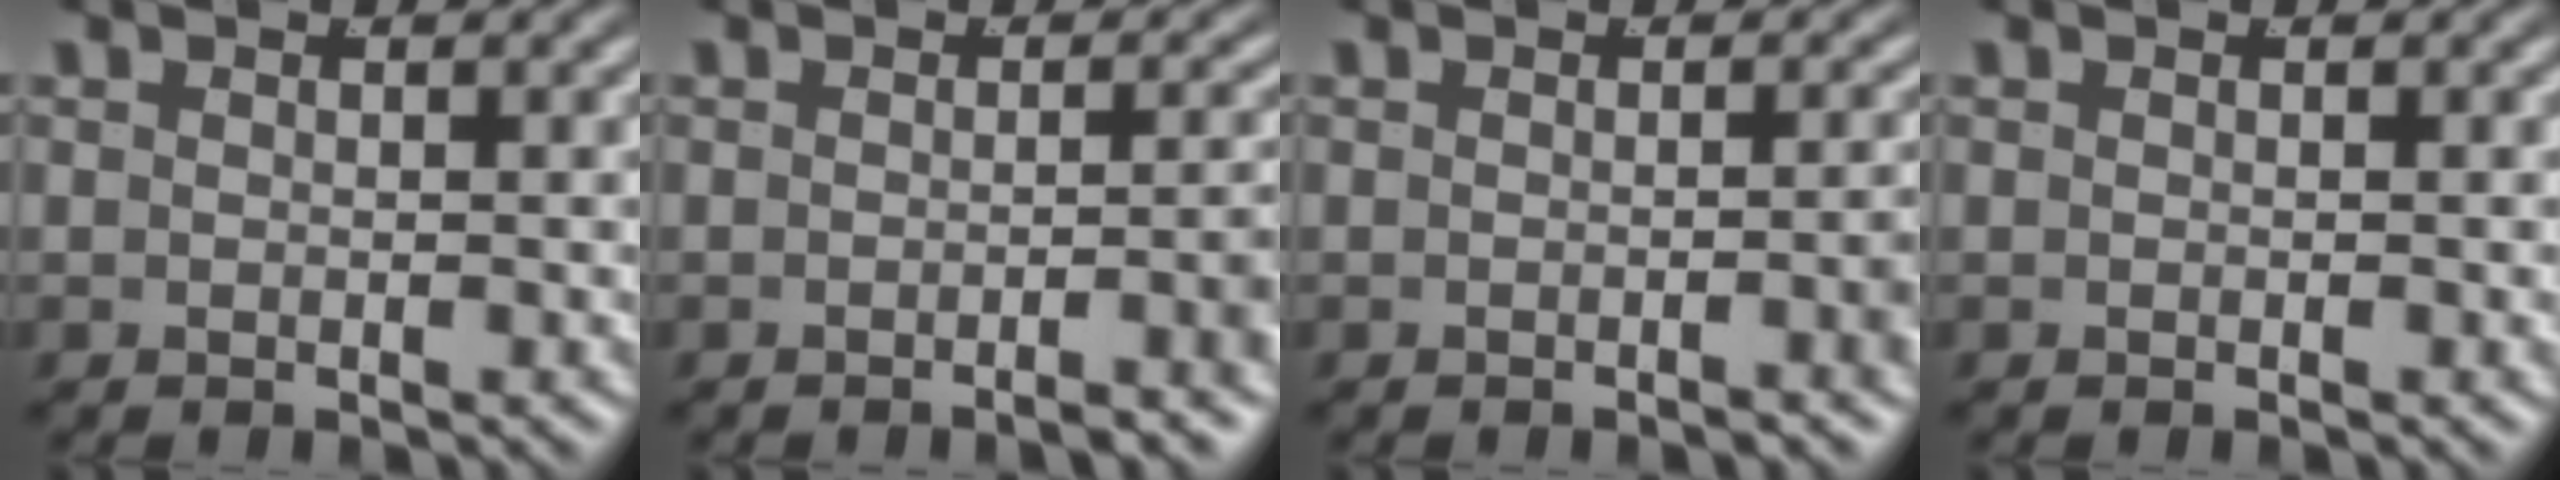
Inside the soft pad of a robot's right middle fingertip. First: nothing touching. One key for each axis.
{"total": 2.8, "fx": -1.6, "fy": 0.1, "fz": 2.3, "tx": -0.017, "ty": 0.007, "tz": -0.029}
{"total": 1.7, "fx": -0.8, "fy": -0.1, "fz": 1.5, "tx": -0.012, "ty": 0.006, "tz": -0.016}
{"total": 0.0}